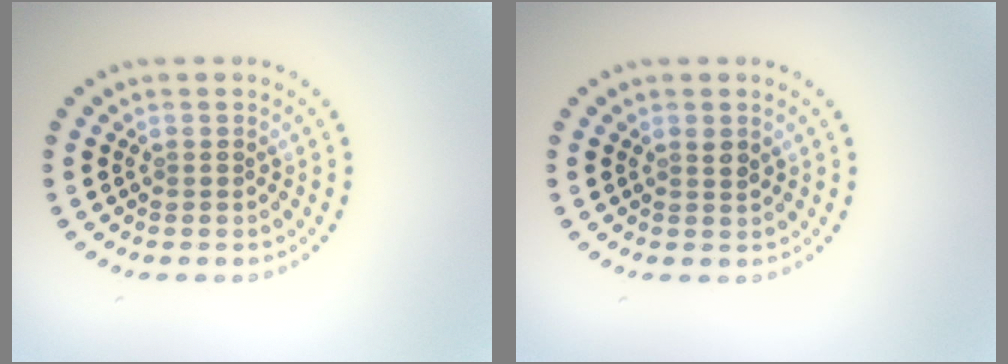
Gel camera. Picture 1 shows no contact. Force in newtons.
{"total": 0.9, "press": 0.8, "slide": 0.4}